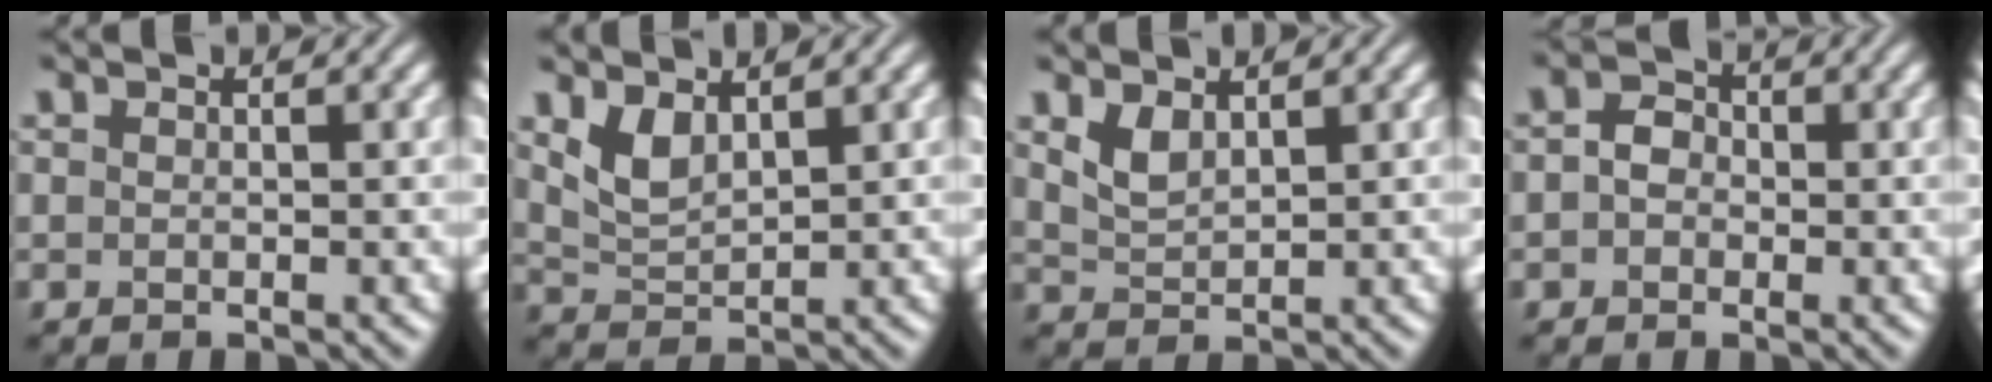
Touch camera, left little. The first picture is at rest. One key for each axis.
{"total": 2.7, "fx": 1.6, "fy": 1.3, "fz": 1.7, "tx": -0.042, "ty": -0.007, "tz": 0.040}
{"total": 2.1, "fx": 1.3, "fy": 1.1, "fz": 1.3, "tx": -0.032, "ty": -0.003, "tz": 0.033}
{"total": 2.4, "fx": -0.1, "fy": 2.0, "fz": 1.3, "tx": -0.017, "ty": 0.005, "tz": -0.015}